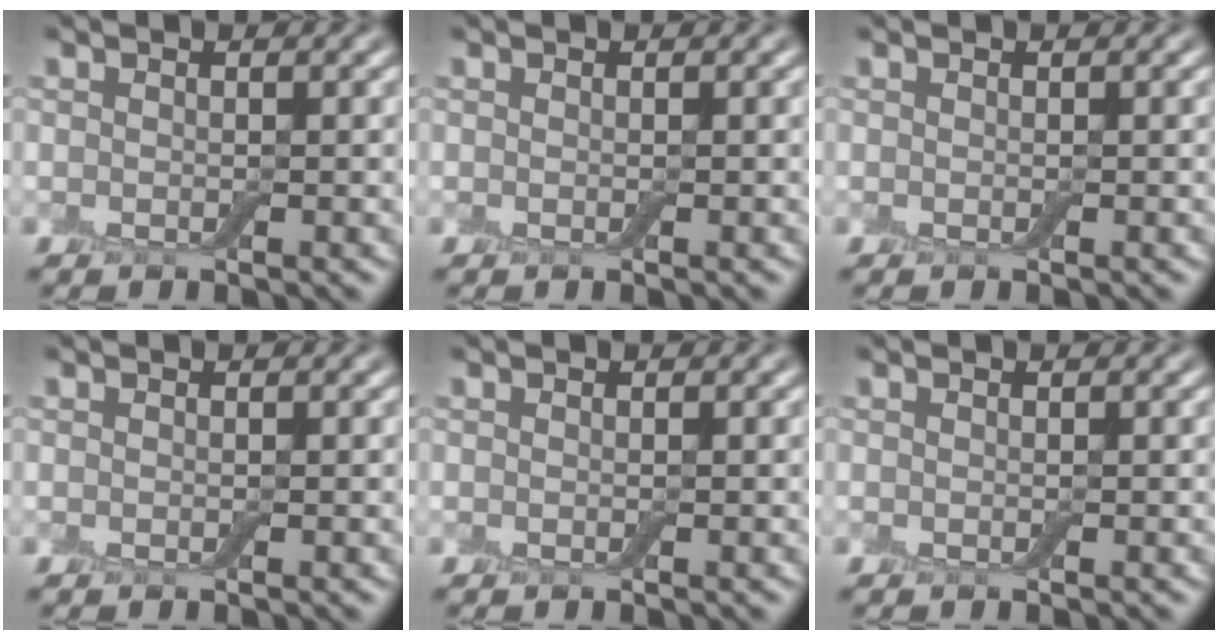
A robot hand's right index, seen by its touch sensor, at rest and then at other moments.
{"total": 0.0}
{"total": 0.0}
{"total": 0.0}
{"total": 0.0}
{"total": 0.0}